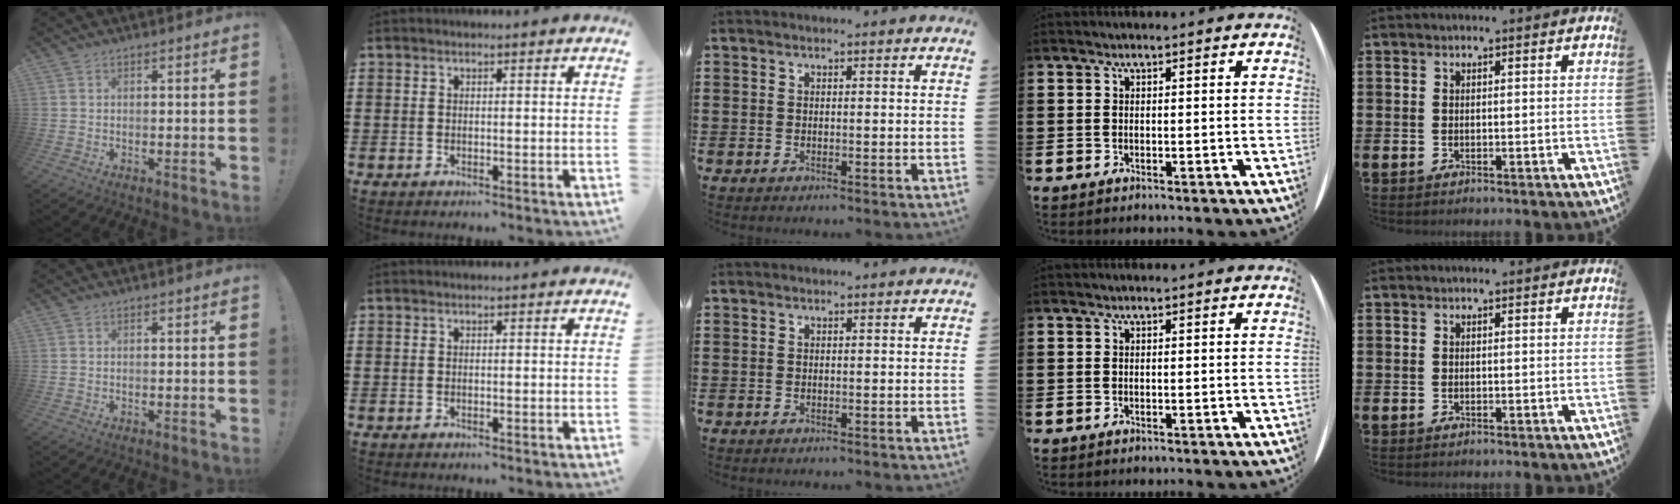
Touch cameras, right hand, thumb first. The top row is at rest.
{}